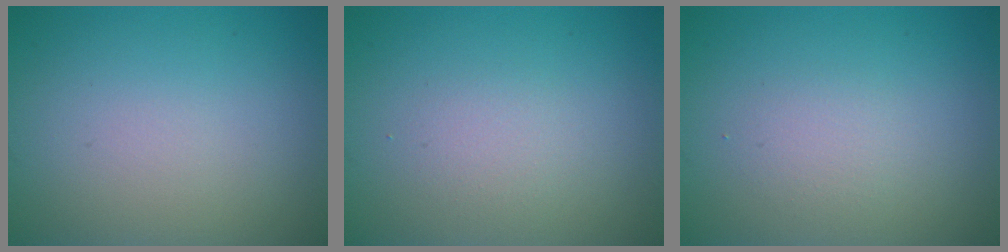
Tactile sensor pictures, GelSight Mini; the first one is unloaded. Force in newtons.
{"total": 1.3, "press": 1.3, "slide": 0.1}
{"total": 1.3, "press": 1.3, "slide": 0.1}